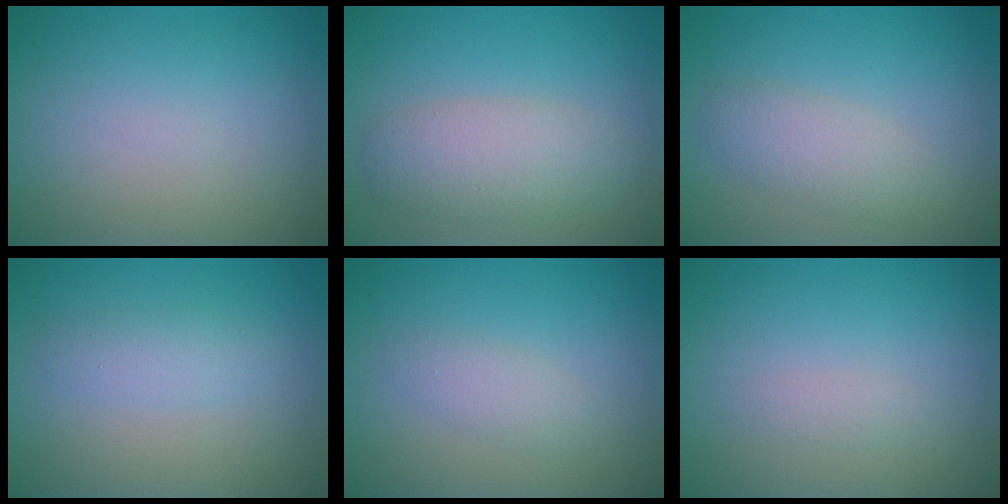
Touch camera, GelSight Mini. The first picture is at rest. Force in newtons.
{"total": 4.2, "press": 4.2, "slide": 0.1}
{"total": 2.8, "press": 2.7, "slide": 0.3}
{"total": 1.9, "press": 1.9, "slide": 0.0}
{"total": 1.7, "press": 1.7, "slide": 0.1}
{"total": 0.8, "press": 0.8, "slide": 0.0}